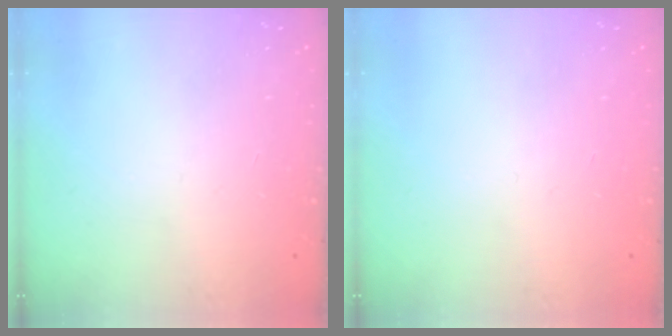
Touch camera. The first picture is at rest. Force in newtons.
{"total": 0.0}